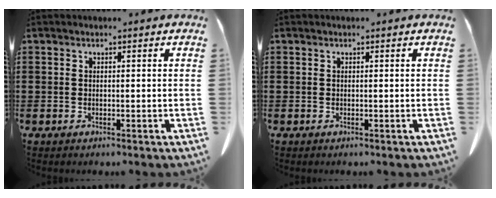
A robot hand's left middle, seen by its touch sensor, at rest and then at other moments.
{"total": 0.0}